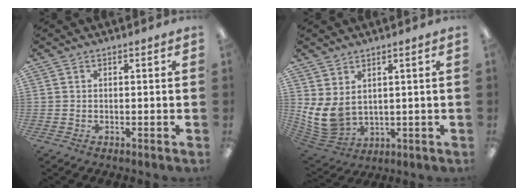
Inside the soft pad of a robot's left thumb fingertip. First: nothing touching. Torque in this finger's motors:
{"motor_torque": [1.22, 1.57, 1.22, -0.58, 0.07]}